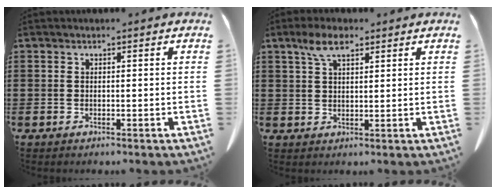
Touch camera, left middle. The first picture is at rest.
{"total": 4.9, "force": [2.9, 1.7, 3.5], "torque": [-0.077, 0.006, 0.052]}